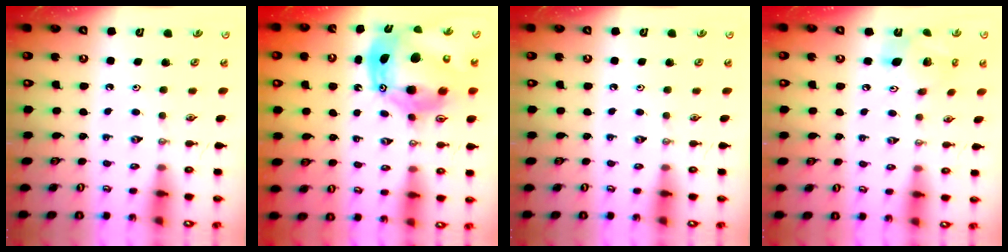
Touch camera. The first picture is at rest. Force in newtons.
{"total": 19.1, "press": 19.1, "slide": 1.3}
{"total": 0.0}
{"total": 13.4, "press": 13.1, "slide": 2.7}